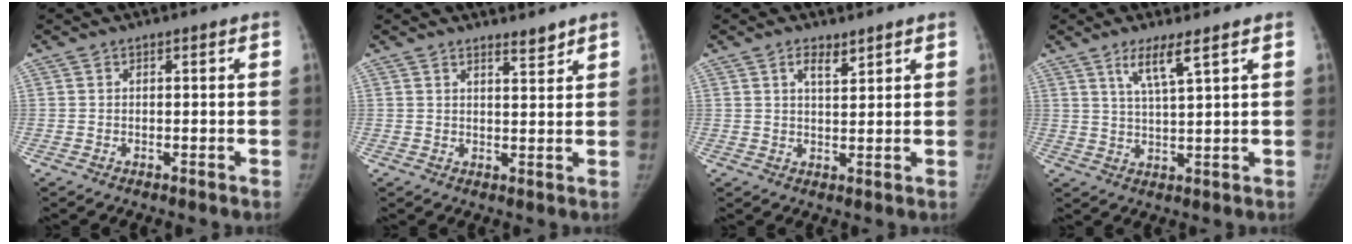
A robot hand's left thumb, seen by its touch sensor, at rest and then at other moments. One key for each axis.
{"total": 2.4, "fx": 2.2, "fy": 0.4, "fz": 0.8, "tx": -0.003, "ty": -0.022, "tz": 0.035}
{"total": 3.4, "fx": 2.3, "fy": 1.3, "fz": 2.1, "tx": -0.026, "ty": -0.016, "tz": 0.040}
{"total": 5.0, "fx": 3.0, "fy": 0.3, "fz": 3.9, "tx": -0.080, "ty": -0.021, "tz": 0.062}